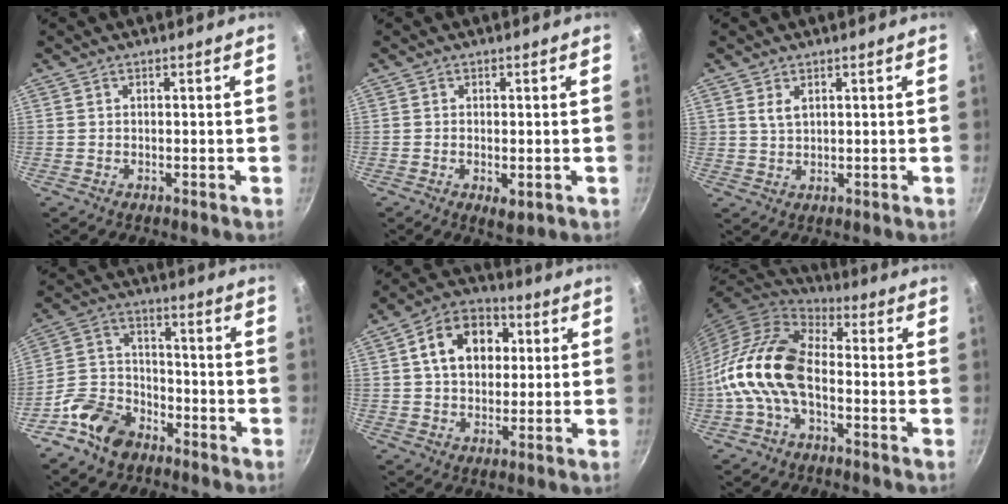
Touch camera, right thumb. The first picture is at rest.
{"total": 3.0, "force": [-0.8, 1.4, 2.5], "torque": [-0.041, -0.010, -0.010]}
{"total": 2.6, "force": [1.2, 1.5, 1.8], "torque": [-0.031, -0.005, 0.027]}
{"total": 11.5, "force": [-7.1, 7.4, 5.2], "torque": [-0.075, 0.062, -0.141]}
{"total": 13.4, "force": [3.1, 9.8, 8.6], "torque": [-0.110, 0.017, 0.038]}
{"total": 14.3, "force": [-3.3, 8.2, 11.2], "torque": [-0.204, 0.038, -0.079]}